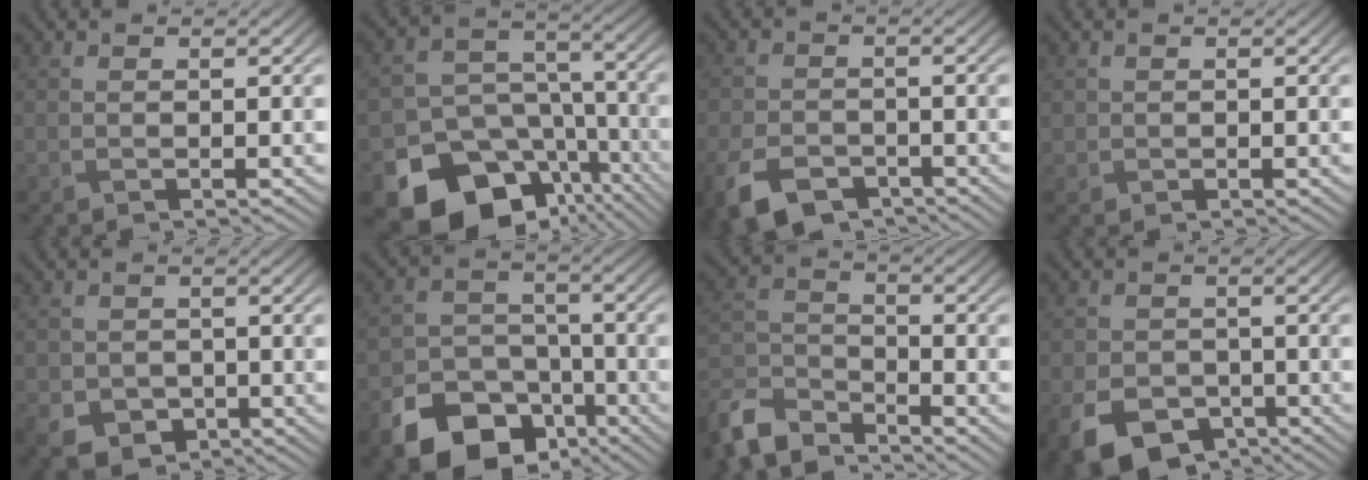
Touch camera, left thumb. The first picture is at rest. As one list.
[{"total": 18.7, "force": [-10.2, 13.9, 7.2], "torque": [-0.132, -0.064, -0.148]}, {"total": 7.1, "force": [-4.3, 4.2, 3.7], "torque": [-0.090, -0.021, -0.079]}, {"total": 1.2, "force": [0.3, 1.2, -0.1], "torque": [0.001, -0.005, 0.002]}, {"total": 4.9, "force": [-1.8, 4.1, 1.9], "torque": [-0.045, -0.018, -0.033]}, {"total": 15.2, "force": [-9.4, 10.2, 6.1], "torque": [-0.143, -0.051, -0.145]}, {"total": 8.3, "force": [-7.4, 2.7, 2.8], "torque": [-0.070, -0.008, -0.163]}, {"total": 8.7, "force": [-4.4, 6.2, 4.2], "torque": [-0.093, -0.033, -0.076]}]